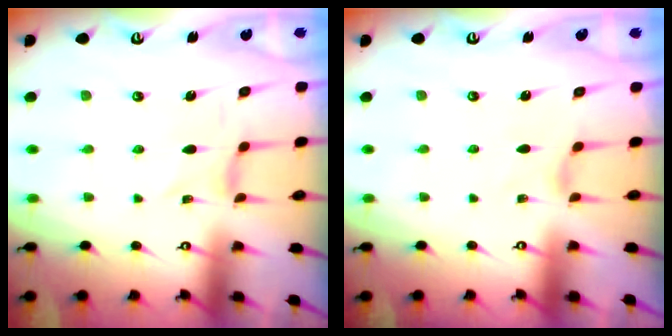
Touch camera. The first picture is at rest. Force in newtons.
{"total": 2.0, "press": 2.0, "slide": 0.3}